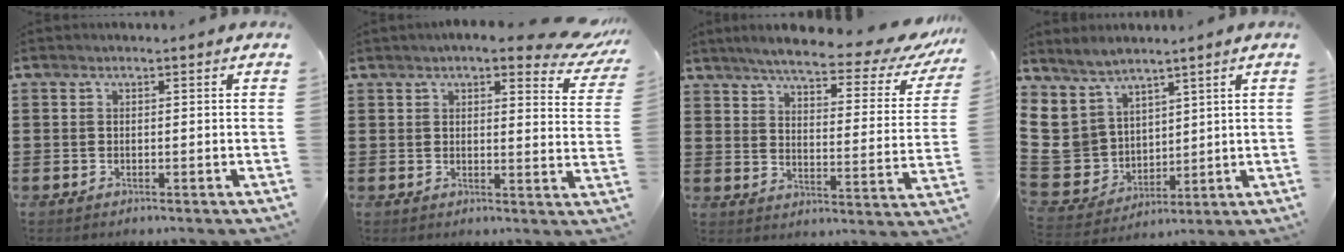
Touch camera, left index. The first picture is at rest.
{"total": 5.7, "force": [4.7, 0.8, 3.2], "torque": [-0.060, -0.015, 0.081]}
{"total": 7.3, "force": [6.2, 0.8, 3.8], "torque": [-0.084, -0.040, 0.101]}
{"total": 8.9, "force": [4.5, 7.5, 1.8], "torque": [-0.104, -0.029, 0.093]}